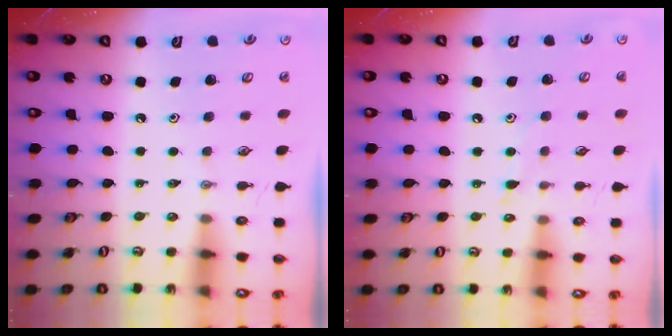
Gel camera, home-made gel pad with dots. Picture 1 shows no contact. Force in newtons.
{"total": 6.0, "press": 5.9, "slide": 0.7}